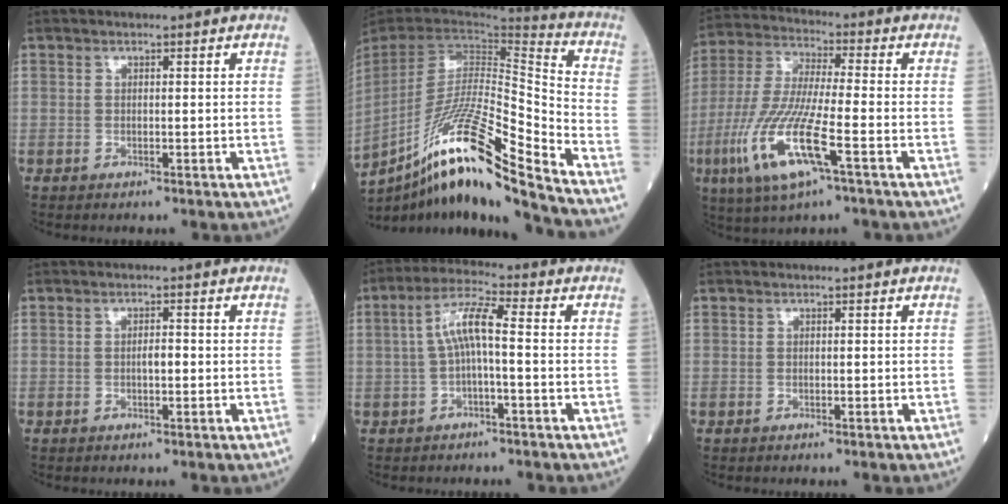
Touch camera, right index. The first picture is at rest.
{"total": 22.8, "force": [-16.3, -0.1, 15.9], "torque": [-0.305, -0.031, -0.300]}
{"total": 14.1, "force": [-5.6, 1.6, 12.9], "torque": [-0.282, -0.020, -0.106]}
{"total": 1.4, "force": [-0.3, 0.4, 1.3], "torque": [-0.023, 0.001, -0.005]}
{"total": 6.3, "force": [-0.2, 0.8, 6.2], "torque": [-0.121, 0.026, -0.005]}
{"total": 0.0}